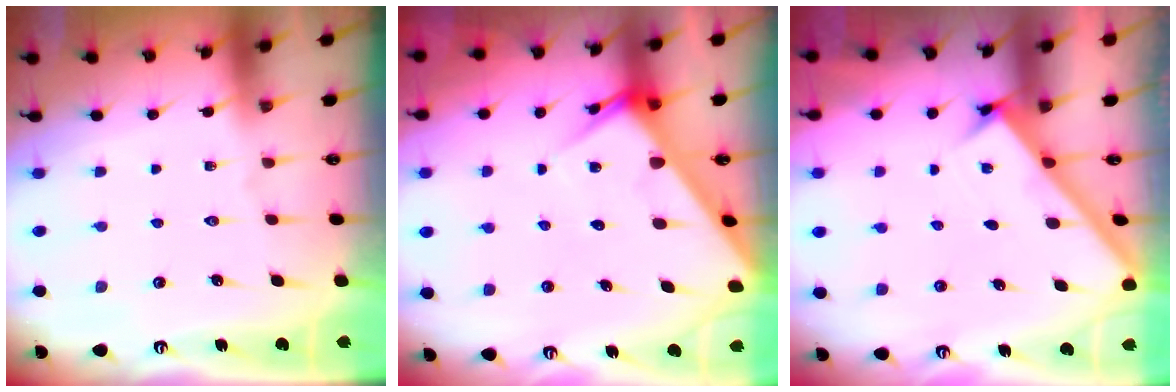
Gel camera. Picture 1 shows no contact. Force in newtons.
{"total": 5.8, "press": 5.7, "slide": 0.6}
{"total": 2.6, "press": 2.6, "slide": 0.4}